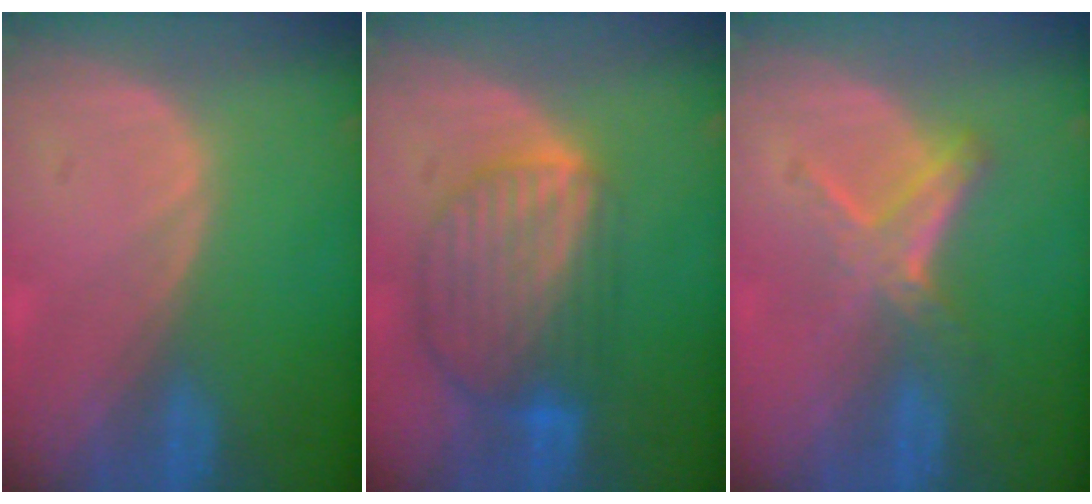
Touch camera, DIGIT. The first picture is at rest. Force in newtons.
{"total": 9.0, "press": 7.7, "slide": 4.6}
{"total": 4.8, "press": 4.7, "slide": 1.2}